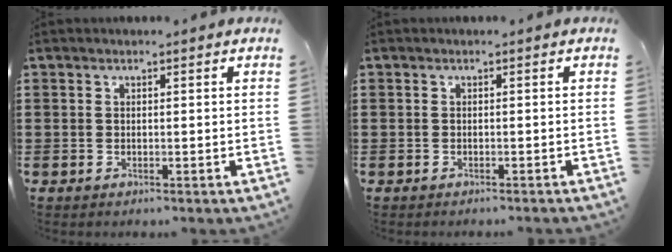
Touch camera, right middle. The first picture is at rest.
{"total": 0.6, "force": [-0.5, 0.1, -0.1], "torque": [0.001, 0.000, -0.012]}